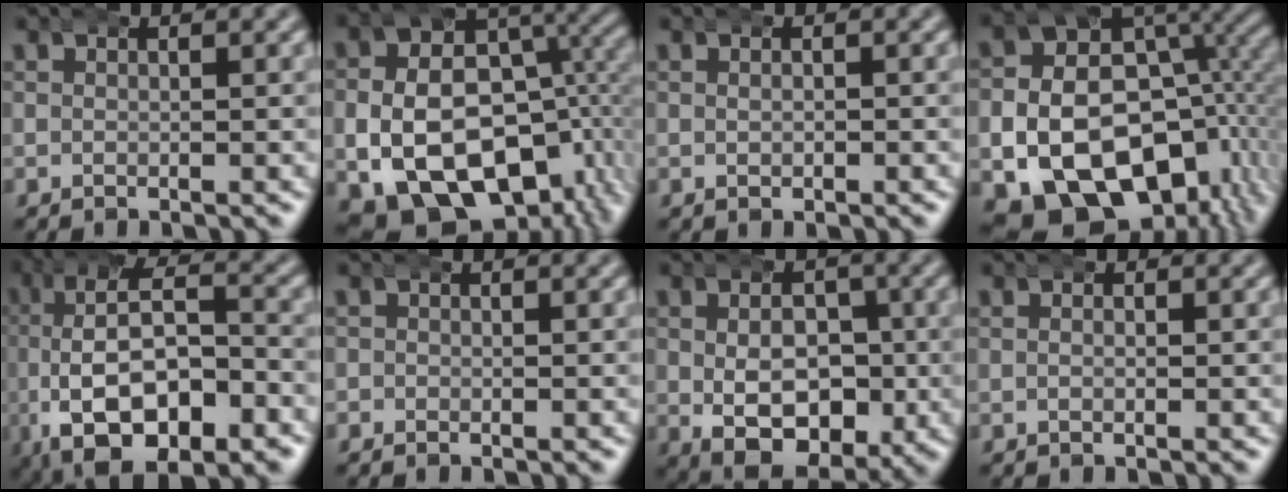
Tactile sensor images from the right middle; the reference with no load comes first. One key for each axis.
{"total": 17.4, "fx": -3.5, "fy": 13.3, "fz": 10.7, "tx": -0.198, "ty": -0.050, "tz": -0.048}
{"total": 0.8, "fx": -0.1, "fy": 0.5, "fz": 0.6, "tx": -0.005, "ty": -0.002, "tz": -0.001}
{"total": 19.9, "fx": -4.8, "fy": 16.1, "fz": 10.7, "tx": -0.212, "ty": -0.064, "tz": -0.073}
{"total": 13.0, "fx": -2.2, "fy": 7.8, "fz": 10.1, "tx": -0.192, "ty": -0.033, "tz": -0.019}
{"total": 0.5, "fx": -0.3, "fy": 0.4, "fz": -0.1, "tx": 0.000, "ty": -0.001, "tz": -0.007}
{"total": 10.3, "fx": -2.2, "fy": 7.3, "fz": 6.9, "tx": -0.105, "ty": -0.033, "tz": -0.025}
{"total": 0.5, "fx": -0.2, "fy": 0.2, "fz": 0.5, "tx": -0.004, "ty": 0.001, "tz": -0.006}